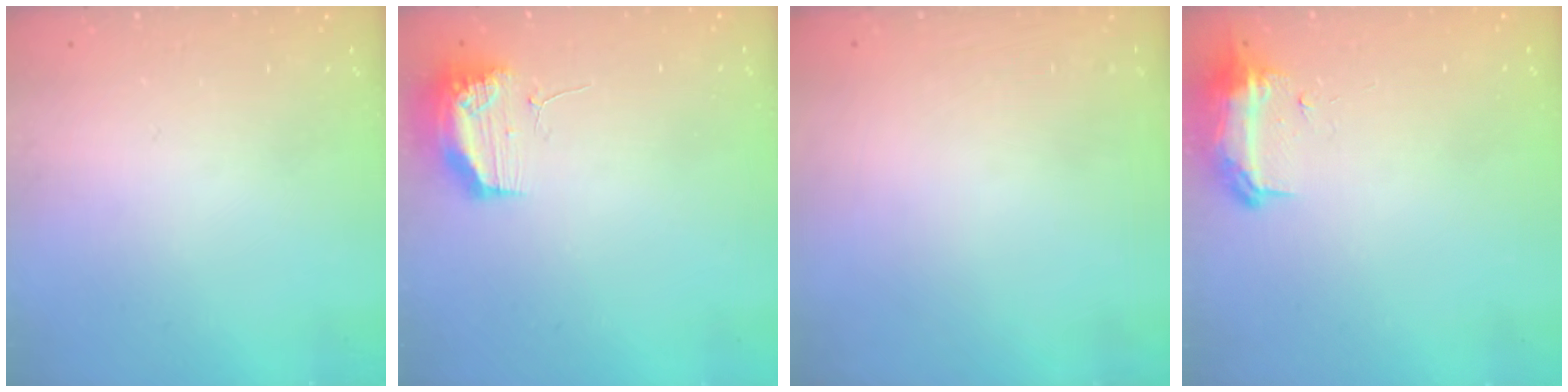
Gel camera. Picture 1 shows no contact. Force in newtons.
{"total": 19.1, "press": 13.1, "slide": 13.9}
{"total": 0.0}
{"total": 8.4, "press": 8.4, "slide": 0.5}